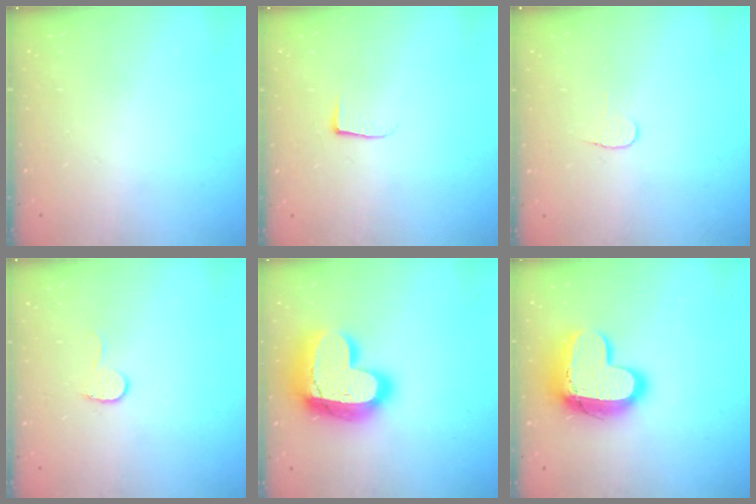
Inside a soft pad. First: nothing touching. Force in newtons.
{"total": 3.7, "press": 3.7, "slide": 0.5}
{"total": 3.9, "press": 3.9, "slide": 0.2}
{"total": 5.6, "press": 5.6, "slide": 0.5}
{"total": 23.3, "press": 23.2, "slide": 1.9}
{"total": 16.2, "press": 16.1, "slide": 1.3}